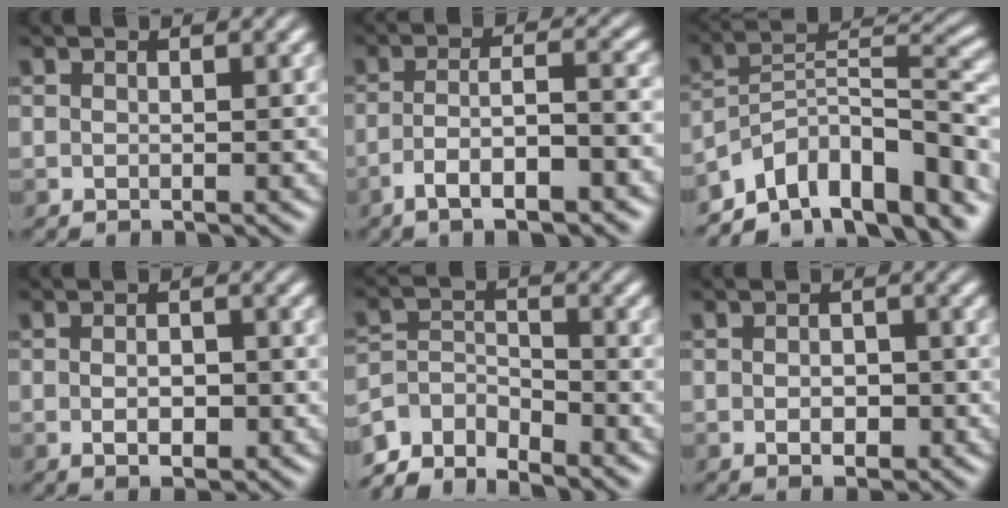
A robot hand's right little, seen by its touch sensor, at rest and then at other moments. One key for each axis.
{"total": 5.7, "fx": -3.1, "fy": 1.5, "fz": 4.5, "tx": -0.076, "ty": 0.010, "tz": -0.053}
{"total": 11.9, "fx": -8.5, "fy": 5.1, "fz": 6.6, "tx": -0.099, "ty": 0.015, "tz": -0.153}
{"total": 2.6, "fx": -0.5, "fy": 1.2, "fz": 2.3, "tx": -0.035, "ty": -0.003, "tz": -0.006}
{"total": 4.4, "fx": -4.0, "fy": 1.6, "fz": 1.2, "tx": -0.017, "ty": 0.000, "tz": -0.083}
{"total": 2.2, "fx": -0.6, "fy": 1.2, "fz": 1.7, "tx": -0.025, "ty": -0.002, "tz": -0.008}